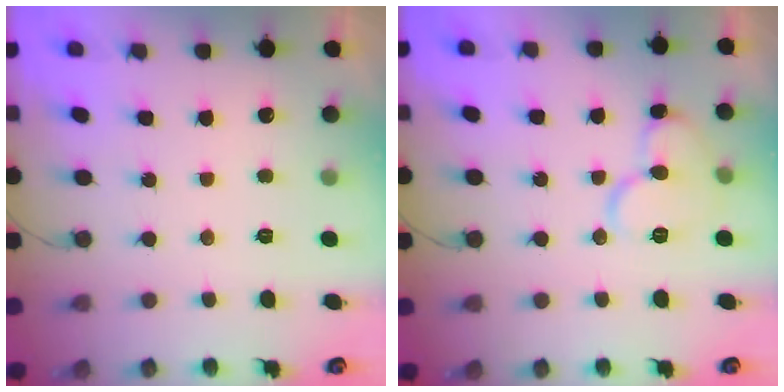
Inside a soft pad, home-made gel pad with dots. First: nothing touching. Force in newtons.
{"total": 11.4, "press": 11.3, "slide": 1.2}